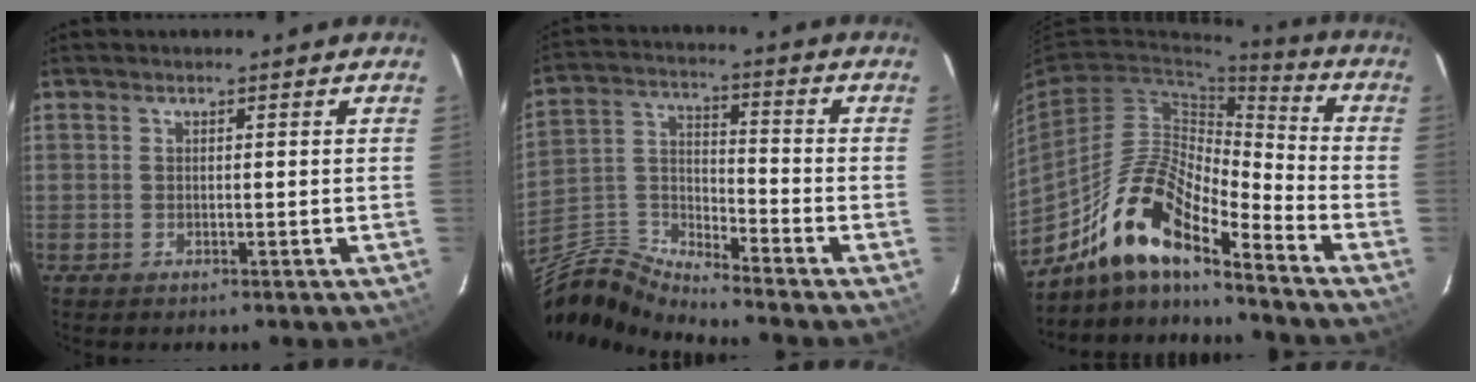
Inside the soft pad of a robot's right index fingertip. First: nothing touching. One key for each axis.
{"total": 6.9, "fx": -6.4, "fy": 1.1, "fz": 2.3, "tx": -0.064, "ty": 0.013, "tz": -0.145}
{"total": 15.0, "fx": -11.2, "fy": 3.4, "fz": 9.3, "tx": -0.170, "ty": 0.005, "tz": -0.218}